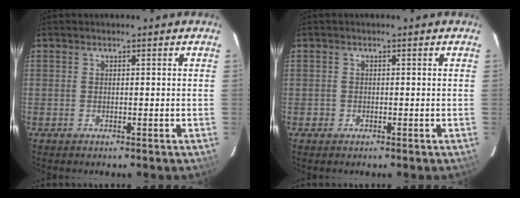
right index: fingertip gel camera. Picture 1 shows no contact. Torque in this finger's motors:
{"motor_torque": [-0.24, 0.01, -0.81, -0.21]}